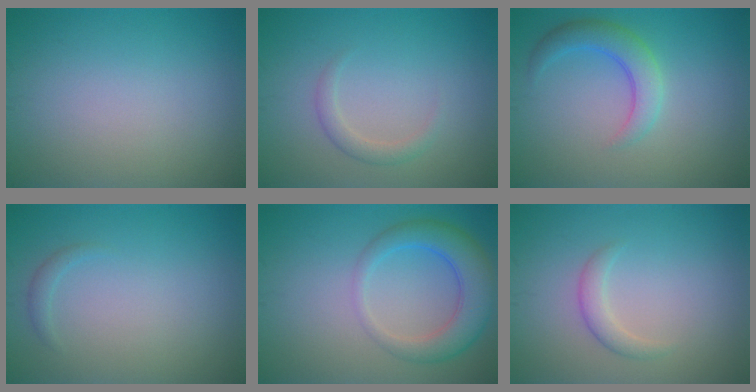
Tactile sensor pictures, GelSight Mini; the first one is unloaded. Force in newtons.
{"total": 1.6, "press": 1.6, "slide": 0.1}
{"total": 3.4, "press": 3.4, "slide": 0.1}
{"total": 0.8, "press": 0.8, "slide": 0.0}
{"total": 5.1, "press": 5.1, "slide": 0.3}
{"total": 1.6, "press": 1.6, "slide": 0.2}